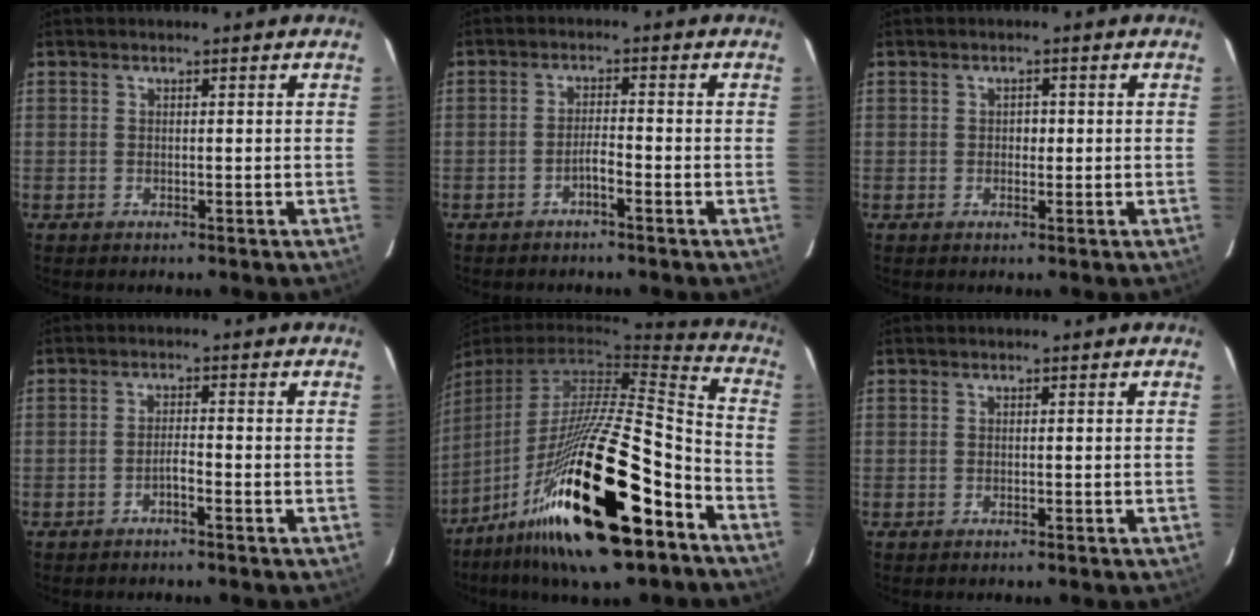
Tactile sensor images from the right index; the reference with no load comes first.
{"total": 2.2, "force": [-1.5, 0.1, 1.7], "torque": [-0.025, 0.003, -0.029]}
{"total": 1.2, "force": [0.0, 0.9, 0.8], "torque": [-0.010, 0.003, -0.001]}
{"total": 1.8, "force": [-1.2, 0.0, 1.4], "torque": [-0.020, 0.003, -0.024]}
{"total": 31.3, "force": [-16.5, 5.6, 26.0], "torque": [-0.463, -0.048, -0.284]}
{"total": 0.0}